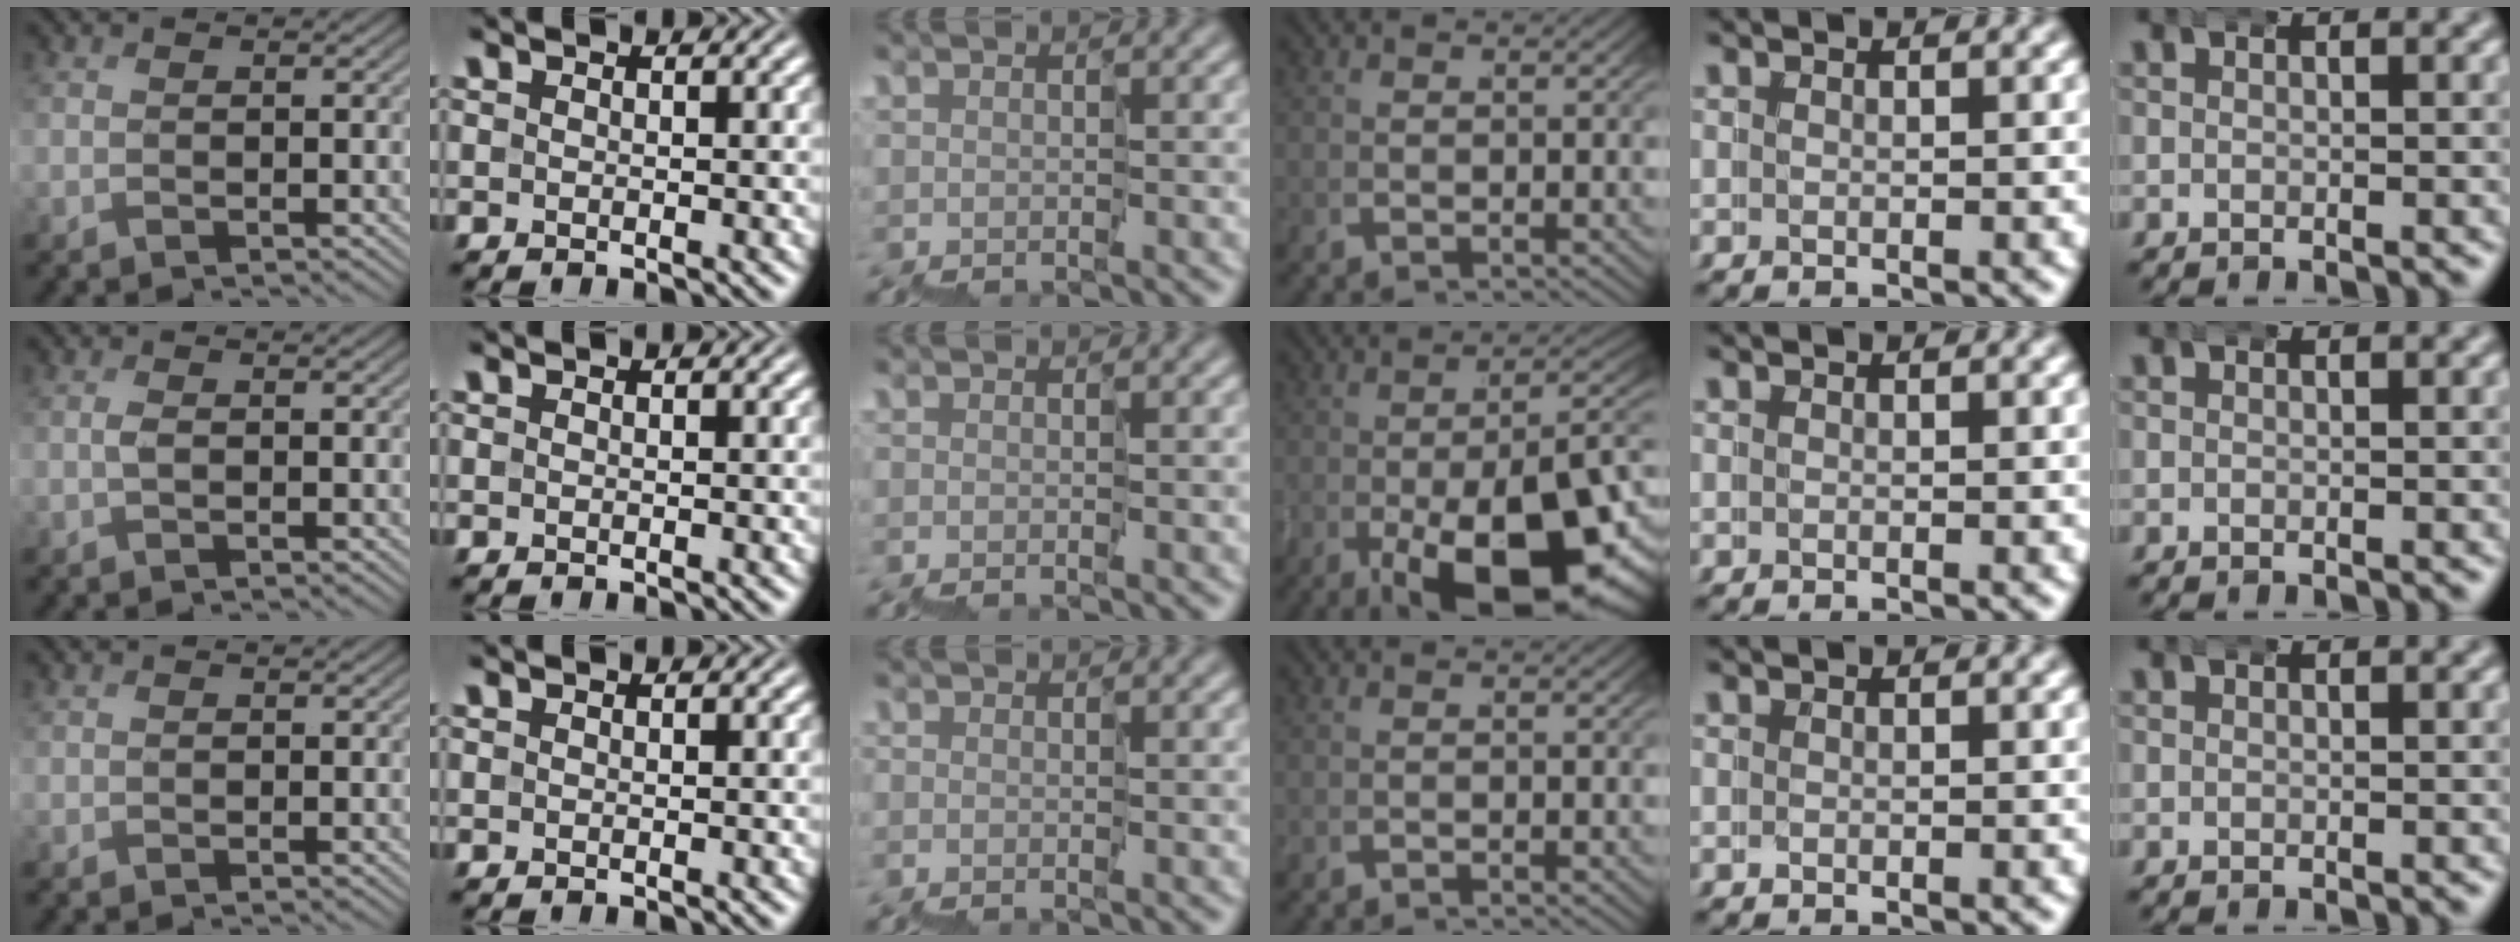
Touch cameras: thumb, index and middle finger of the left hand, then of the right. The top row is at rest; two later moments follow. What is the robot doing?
{"motion": "wrap", "object": "belt"}